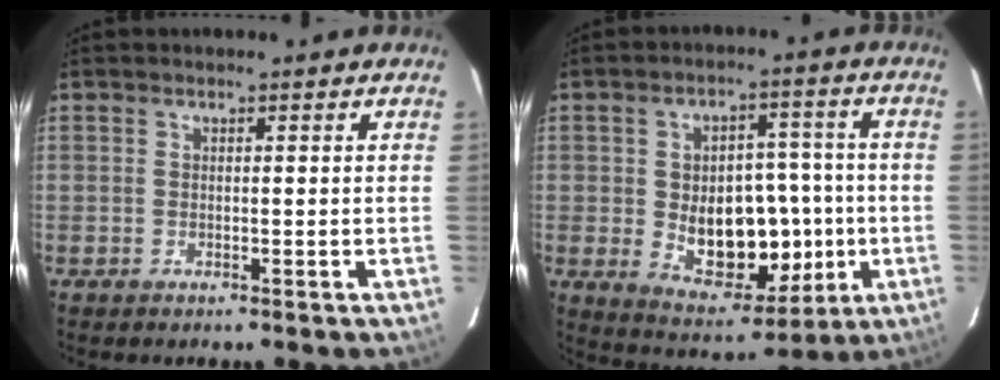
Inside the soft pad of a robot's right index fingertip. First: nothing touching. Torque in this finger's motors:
{"motor_torque": [0.55, 0.06, 0.61, 0.09]}